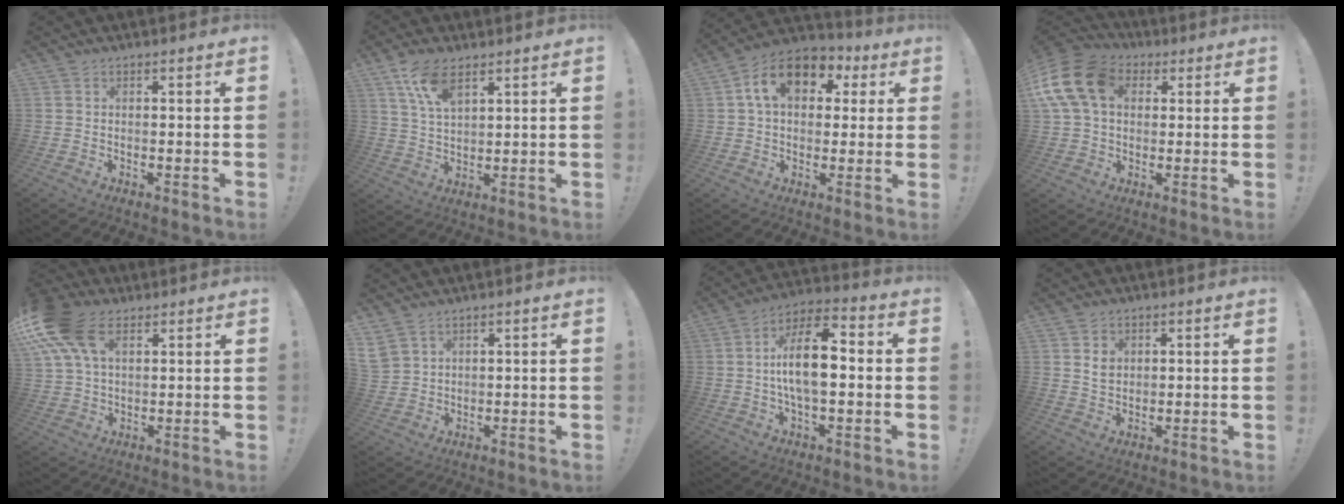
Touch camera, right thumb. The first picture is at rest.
{"total": 9.4, "force": [5.8, 3.9, 6.3], "torque": [-0.107, -0.023, 0.106]}
{"total": 15.0, "force": [5.0, 10.2, 9.7], "torque": [-0.148, -0.002, 0.093]}
{"total": 16.8, "force": [4.3, 12.2, 10.8], "torque": [-0.206, -0.002, 0.083]}
{"total": 16.3, "force": [7.4, 9.8, 10.8], "torque": [-0.224, -0.027, 0.138]}
{"total": 5.1, "force": [3.6, 3.1, 1.6], "torque": [-0.032, -0.014, 0.075]}
{"total": 13.9, "force": [-0.3, 6.2, 12.5], "torque": [-0.217, 0.006, -0.014]}
{"total": 4.0, "force": [1.6, 3.3, 1.7], "torque": [-0.012, -0.005, 0.025]}